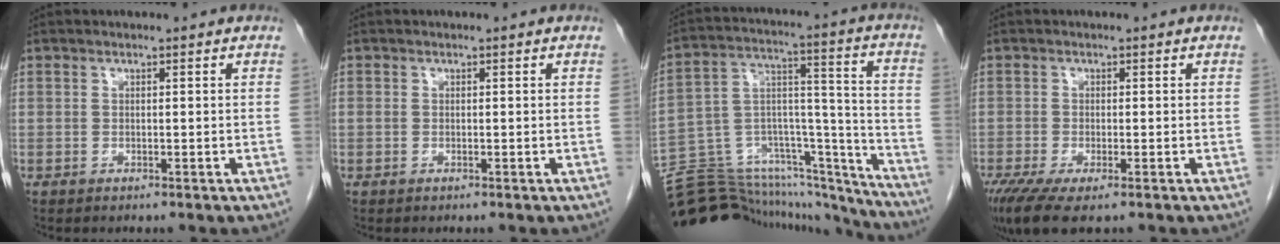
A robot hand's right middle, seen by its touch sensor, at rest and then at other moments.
{"total": 0.0}
{"total": 25.1, "force": [-23.2, 6.5, 7.2], "torque": [-0.121, 0.059, -0.345]}
{"total": 6.4, "force": [-4.1, 1.6, 4.7], "torque": [-0.080, -0.017, -0.071]}